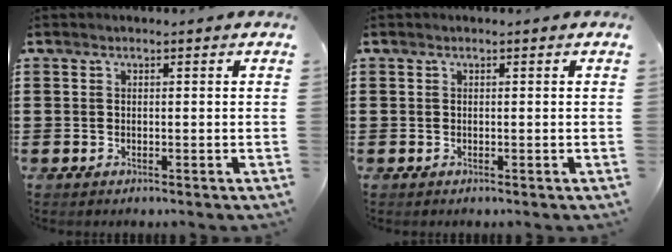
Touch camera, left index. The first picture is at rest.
{"total": 0.0}